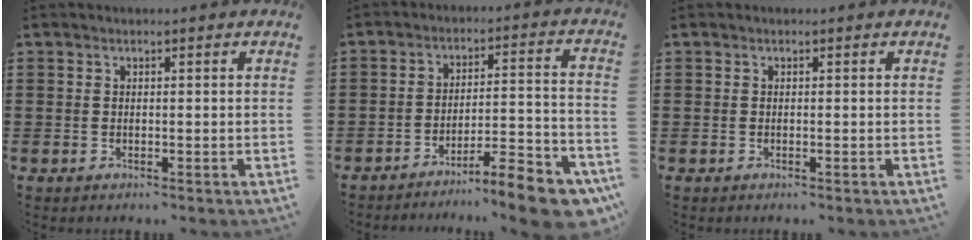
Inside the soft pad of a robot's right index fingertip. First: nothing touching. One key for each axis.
{"total": 9.3, "fx": -7.9, "fy": 0.8, "fz": 5.0, "tx": -0.067, "ty": 0.017, "tz": -0.147}
{"total": 0.0}